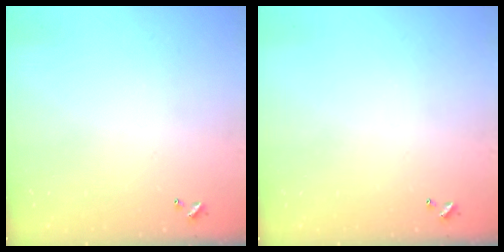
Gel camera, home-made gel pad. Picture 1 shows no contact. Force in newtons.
{"total": 0.0}